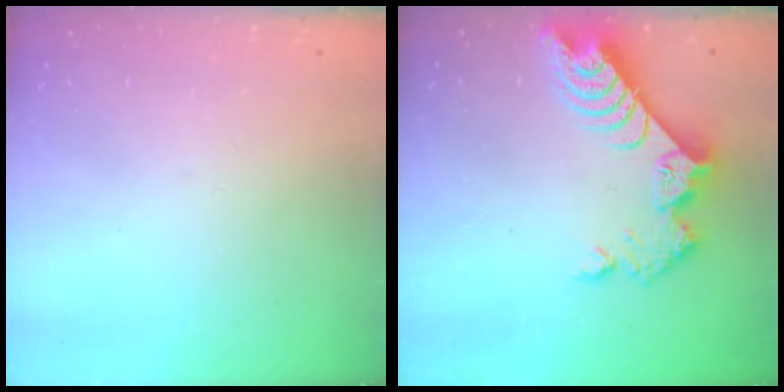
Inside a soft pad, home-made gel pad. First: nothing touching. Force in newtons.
{"total": 9.6, "press": 9.5, "slide": 0.9}